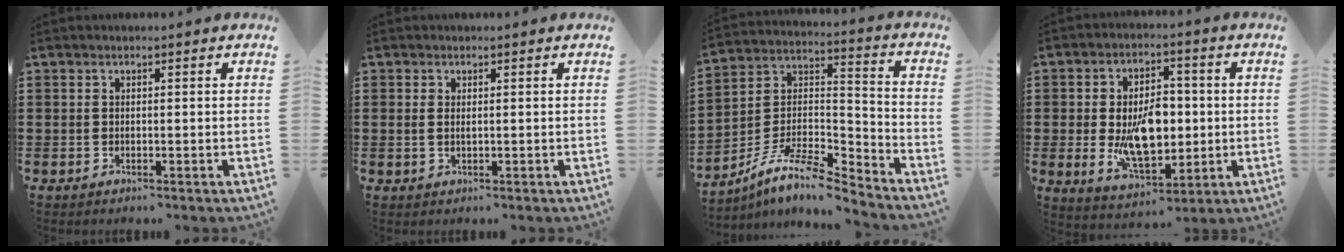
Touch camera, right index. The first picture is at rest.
{"total": 1.2, "force": [0.3, 0.5, 1.0], "torque": [-0.021, 0.005, 0.004]}
{"total": 8.7, "force": [-7.2, 1.8, 4.5], "torque": [-0.106, 0.000, -0.151]}
{"total": 10.7, "force": [-0.7, 6.1, 8.7], "torque": [-0.155, -0.001, -0.017]}